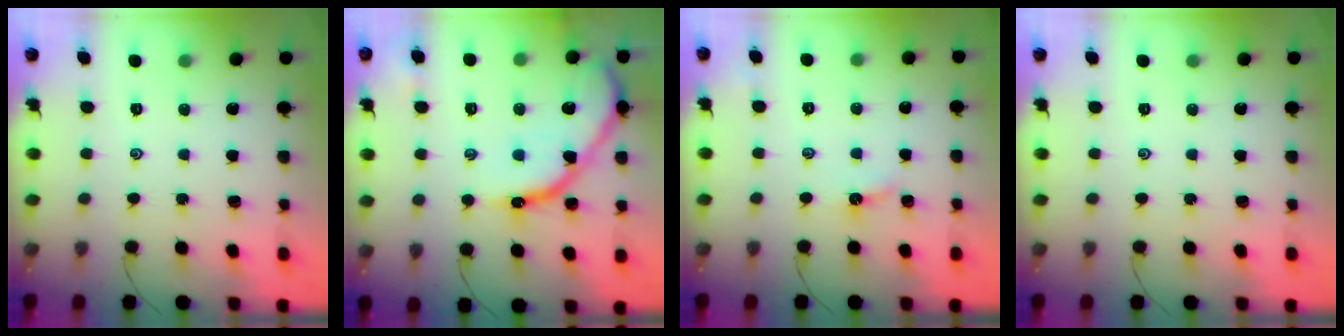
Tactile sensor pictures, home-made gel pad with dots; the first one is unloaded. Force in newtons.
{"total": 14.5, "press": 14.5, "slide": 1.4}
{"total": 4.6, "press": 4.5, "slide": 0.7}
{"total": 0.0}